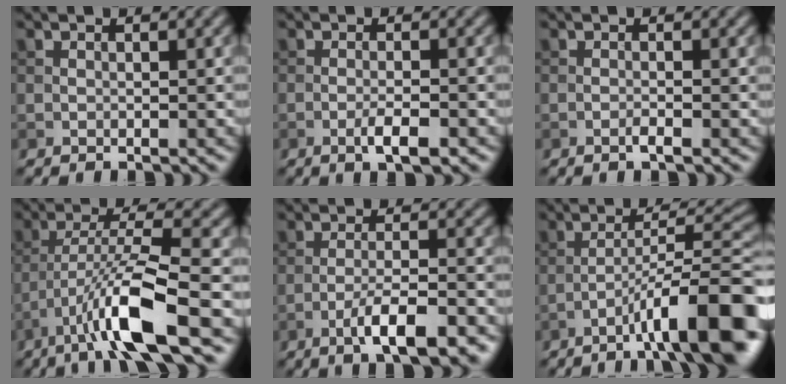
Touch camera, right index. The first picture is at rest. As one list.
[{"total": 2.8, "force": [-1.3, 0.6, 2.4], "torque": [-0.043, 0.001, -0.025]}, {"total": 0.9, "force": [-0.5, 0.1, 0.8], "torque": [-0.015, 0.002, -0.011]}, {"total": 8.6, "force": [-4.6, 1.2, 7.2], "torque": [-0.130, 0.008, -0.085]}, {"total": 6.5, "force": [-3.8, 1.4, 5.1], "torque": [-0.087, 0.004, -0.061]}, {"total": 11.5, "force": [-6.1, 1.9, 9.6], "torque": [-0.136, 0.025, -0.091]}]